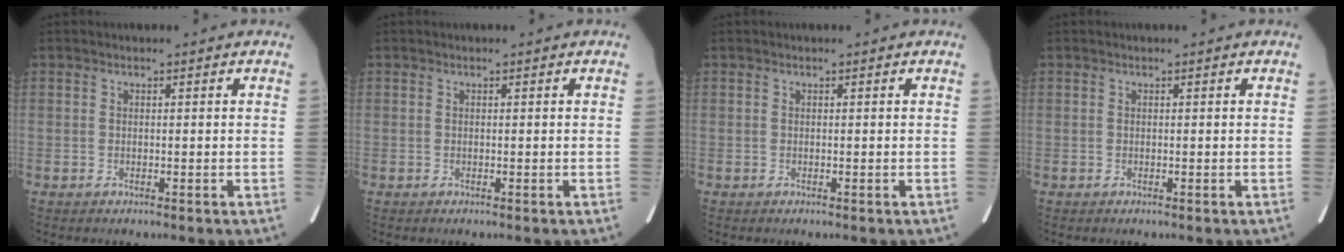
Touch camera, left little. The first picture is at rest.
{"total": 0.0}
{"total": 0.0}
{"total": 0.0}